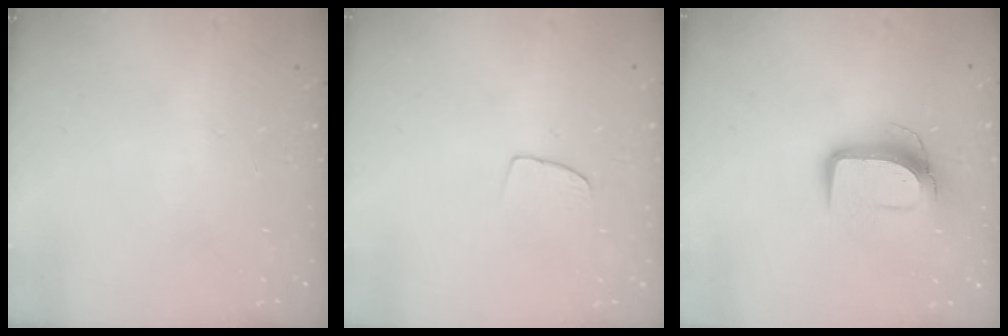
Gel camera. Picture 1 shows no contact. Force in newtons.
{"total": 5.9, "press": 5.9, "slide": 0.4}
{"total": 10.2, "press": 10.2, "slide": 0.6}